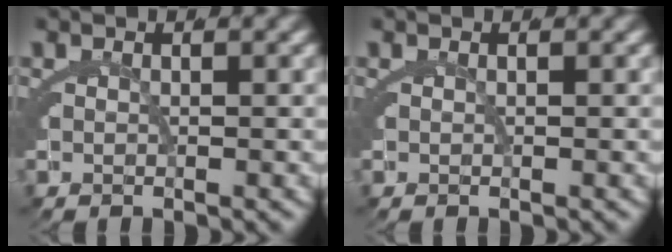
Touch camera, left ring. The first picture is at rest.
{"total": 0.0}